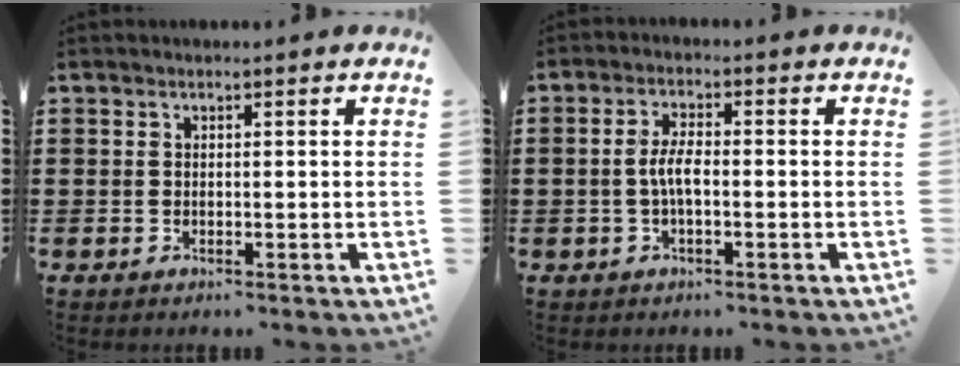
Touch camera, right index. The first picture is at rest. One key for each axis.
{"total": 3.8, "fx": -0.7, "fy": 1.1, "fz": 3.5, "tx": -0.086, "ty": -0.004, "tz": -0.021}